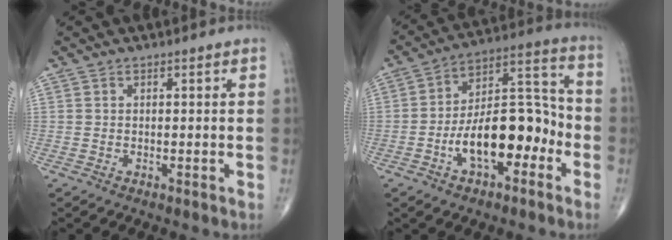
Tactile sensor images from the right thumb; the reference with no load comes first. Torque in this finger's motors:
{"motor_torque": [1.83, 1.97, 1.61, -0.80, 0.15]}